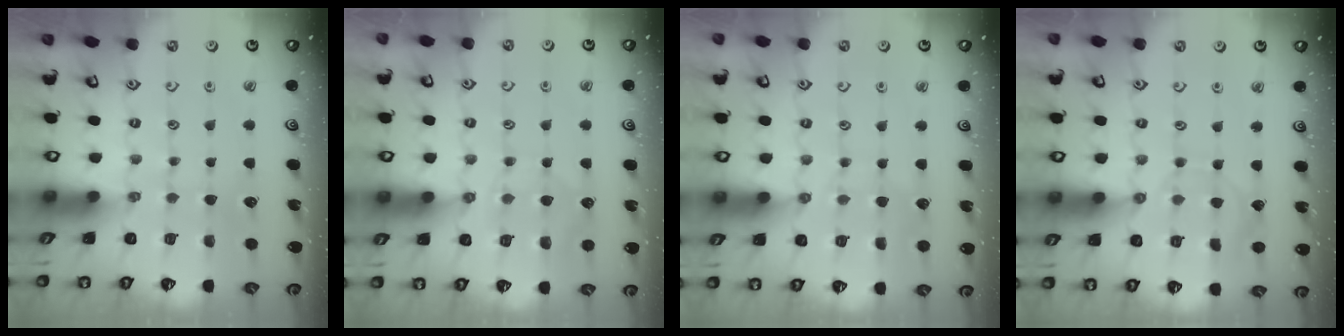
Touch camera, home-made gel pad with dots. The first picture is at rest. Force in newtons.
{"total": 6.0, "press": 6.0, "slide": 0.9}
{"total": 4.8, "press": 4.8, "slide": 0.5}
{"total": 6.4, "press": 6.4, "slide": 0.5}